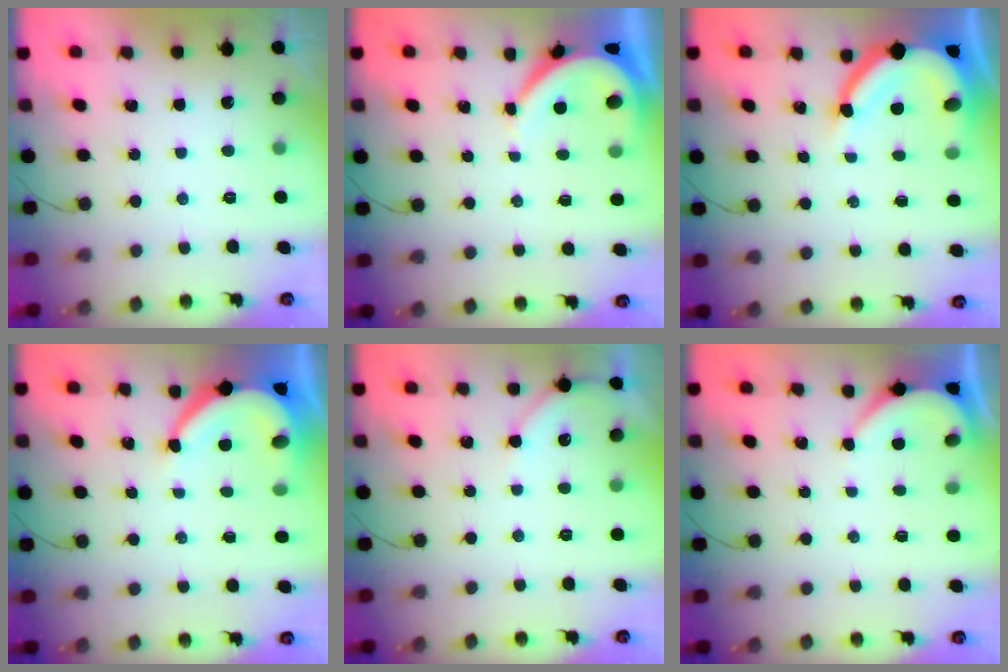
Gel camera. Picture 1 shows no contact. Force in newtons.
{"total": 6.1, "press": 6.1, "slide": 0.4}
{"total": 10.1, "press": 10.0, "slide": 1.0}
{"total": 9.5, "press": 9.4, "slide": 1.4}
{"total": 4.8, "press": 4.7, "slide": 0.7}
{"total": 2.3, "press": 2.3, "slide": 0.2}